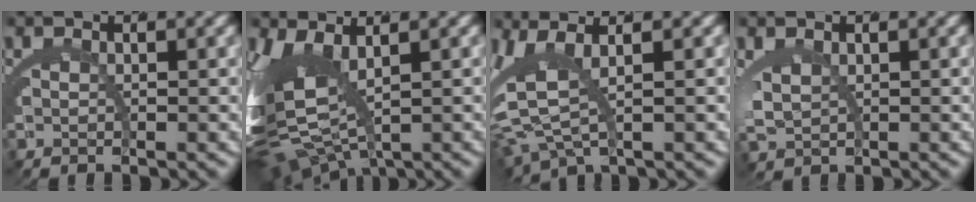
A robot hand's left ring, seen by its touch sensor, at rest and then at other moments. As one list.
[{"total": 8.7, "force": [-0.9, 5.2, 7.0], "torque": [-0.172, -0.039, 0.008]}, {"total": 6.7, "force": [1.4, 3.8, 5.3], "torque": [-0.132, -0.014, 0.031]}, {"total": 1.7, "force": [0.7, 1.0, 1.2], "torque": [-0.051, -0.021, 0.031]}]